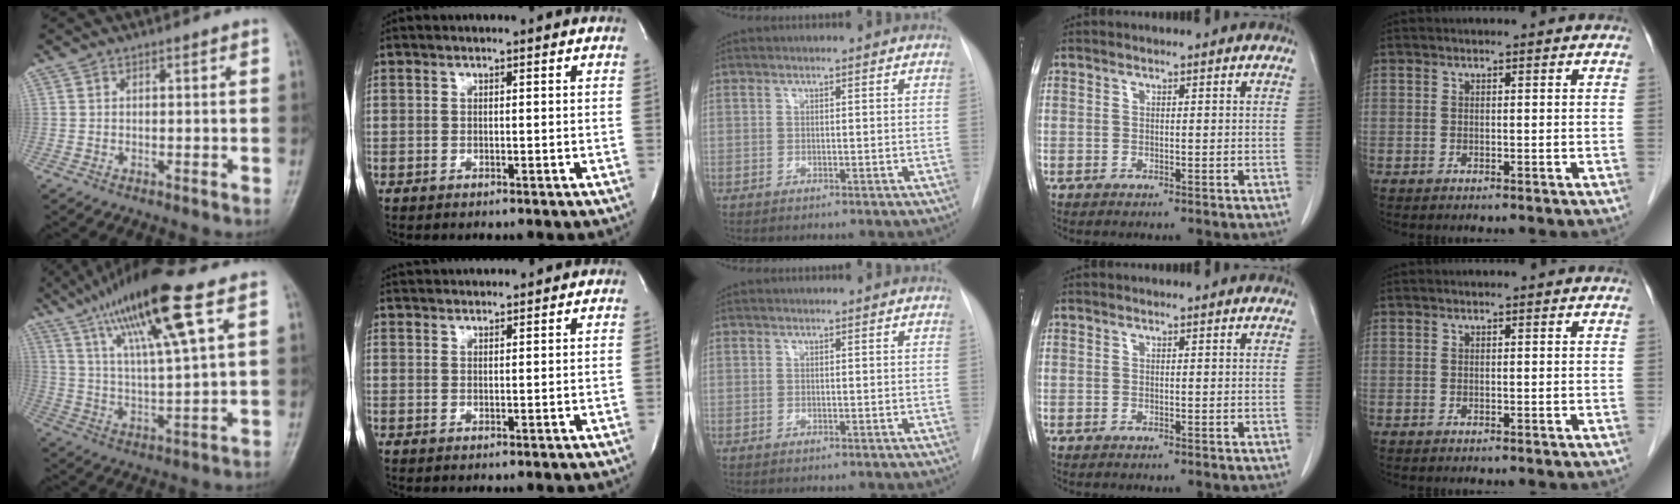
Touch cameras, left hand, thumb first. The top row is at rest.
{"thumb": {"total": 18.2, "force": [9.6, 2.7, 15.2], "torque": [-0.272, -0.018, 0.176]}, "index": {"total": 7.3, "force": [7.1, 0.5, 1.7], "torque": [-0.033, 0.037, 0.103]}}